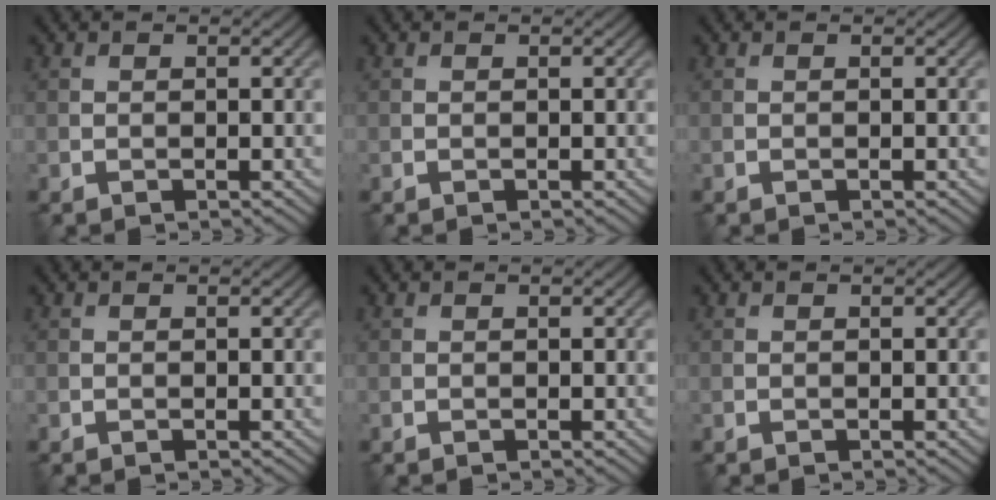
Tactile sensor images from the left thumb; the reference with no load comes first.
{"total": 0.0}
{"total": 0.0}
{"total": 0.0}
{"total": 0.0}
{"total": 0.0}